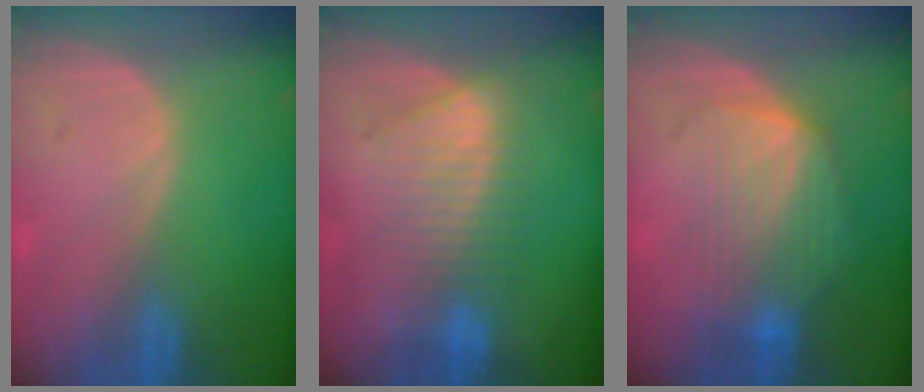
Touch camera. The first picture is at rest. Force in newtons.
{"total": 6.9, "press": 6.9, "slide": 0.6}
{"total": 7.5, "press": 7.4, "slide": 1.2}